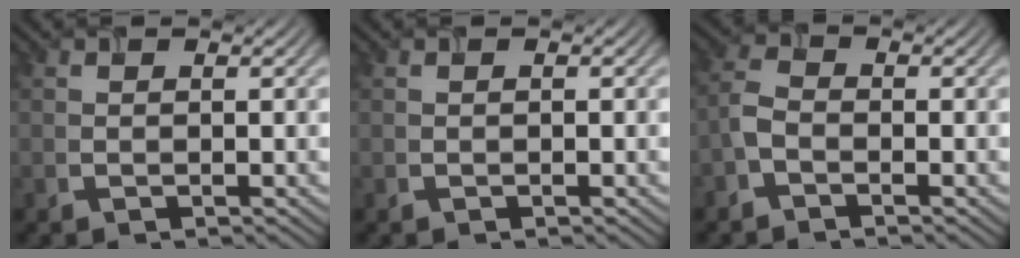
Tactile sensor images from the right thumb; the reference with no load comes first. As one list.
[{"total": 0.0}, {"total": 2.6, "force": [-1.5, 1.4, 1.6], "torque": [-0.037, 0.005, -0.043]}]